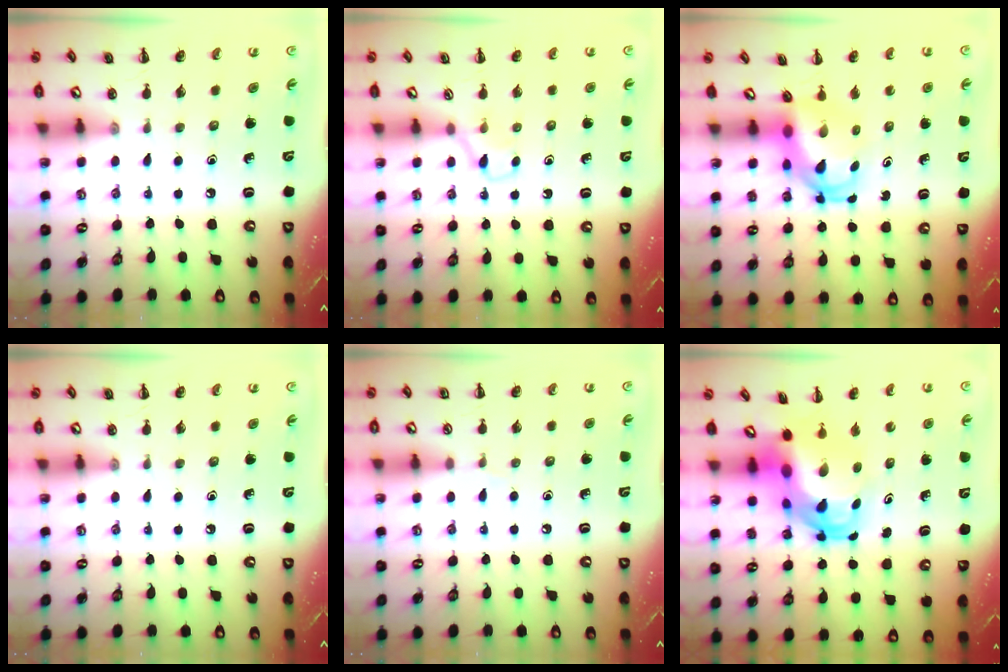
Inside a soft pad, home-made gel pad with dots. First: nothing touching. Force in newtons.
{"total": 3.7, "press": 3.5, "slide": 1.2}
{"total": 5.0, "press": 4.9, "slide": 0.8}
{"total": 0.0}
{"total": 2.9, "press": 2.7, "slide": 1.1}
{"total": 7.9, "press": 7.5, "slide": 2.4}